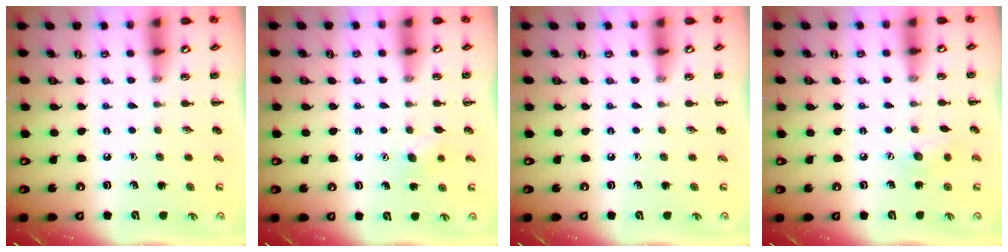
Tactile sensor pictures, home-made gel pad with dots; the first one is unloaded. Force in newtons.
{"total": 4.3, "press": 4.2, "slide": 1.0}
{"total": 0.0}
{"total": 6.9, "press": 6.8, "slide": 1.3}